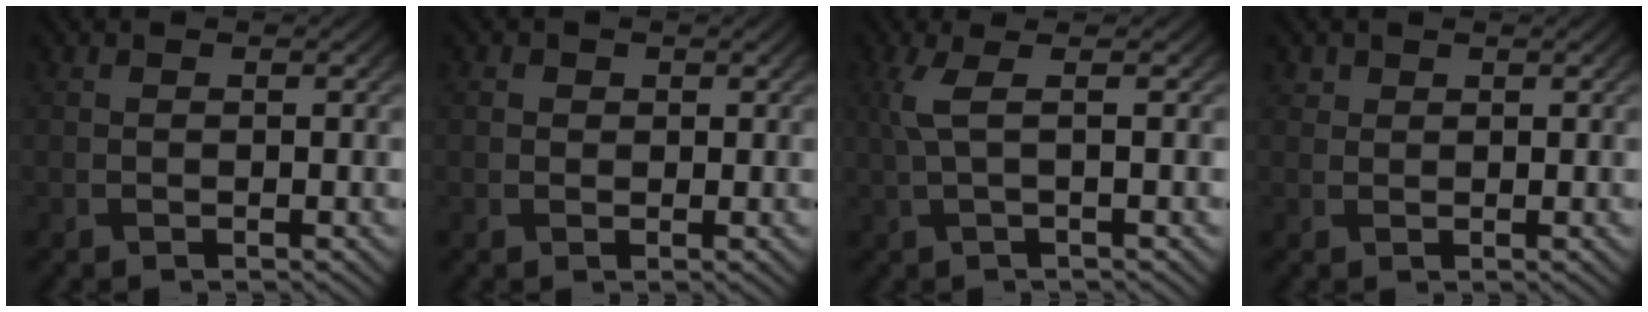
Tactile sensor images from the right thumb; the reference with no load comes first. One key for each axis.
{"total": 1.0, "fx": 0.3, "fy": 1.0, "fz": 0.2, "tx": -0.002, "ty": -0.002, "tz": 0.000}
{"total": 3.7, "fx": 0.7, "fy": 0.8, "fz": 3.6, "tx": -0.070, "ty": 0.010, "tz": 0.010}
{"total": 1.1, "fx": 0.7, "fy": 0.8, "fz": 0.2, "tx": -0.003, "ty": 0.000, "tz": 0.016}